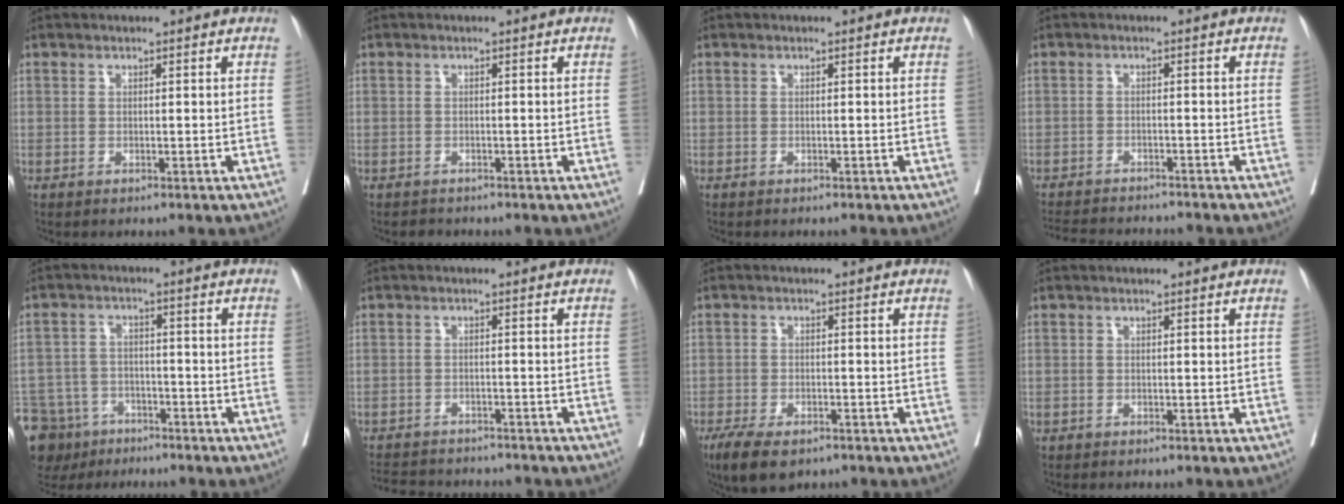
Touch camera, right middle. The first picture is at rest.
{"total": 1.3, "force": [-1.1, 0.6, -0.1], "torque": [-0.004, -0.002, -0.019]}
{"total": 0.6, "force": [-0.5, 0.1, 0.2], "torque": [-0.001, -0.001, -0.011]}
{"total": 11.7, "force": [-10.9, 1.9, 3.8], "torque": [-0.064, -0.006, -0.146]}
{"total": 11.9, "force": [-8.3, 8.0, 3.1], "torque": [-0.083, 0.005, -0.133]}
{"total": 11.3, "force": [-10.4, 2.8, 3.4], "torque": [-0.067, 0.000, -0.138]}
{"total": 4.6, "force": [-3.2, 2.9, 1.7], "torque": [-0.027, 0.002, -0.046]}
{"total": 0.0}